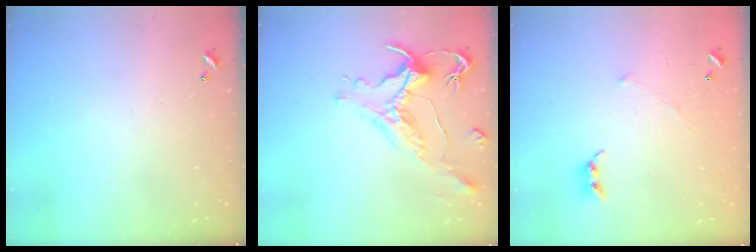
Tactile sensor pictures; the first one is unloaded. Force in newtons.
{"total": 1.8, "press": 1.4, "slide": 1.2}
{"total": 5.1, "press": 5.0, "slide": 0.8}